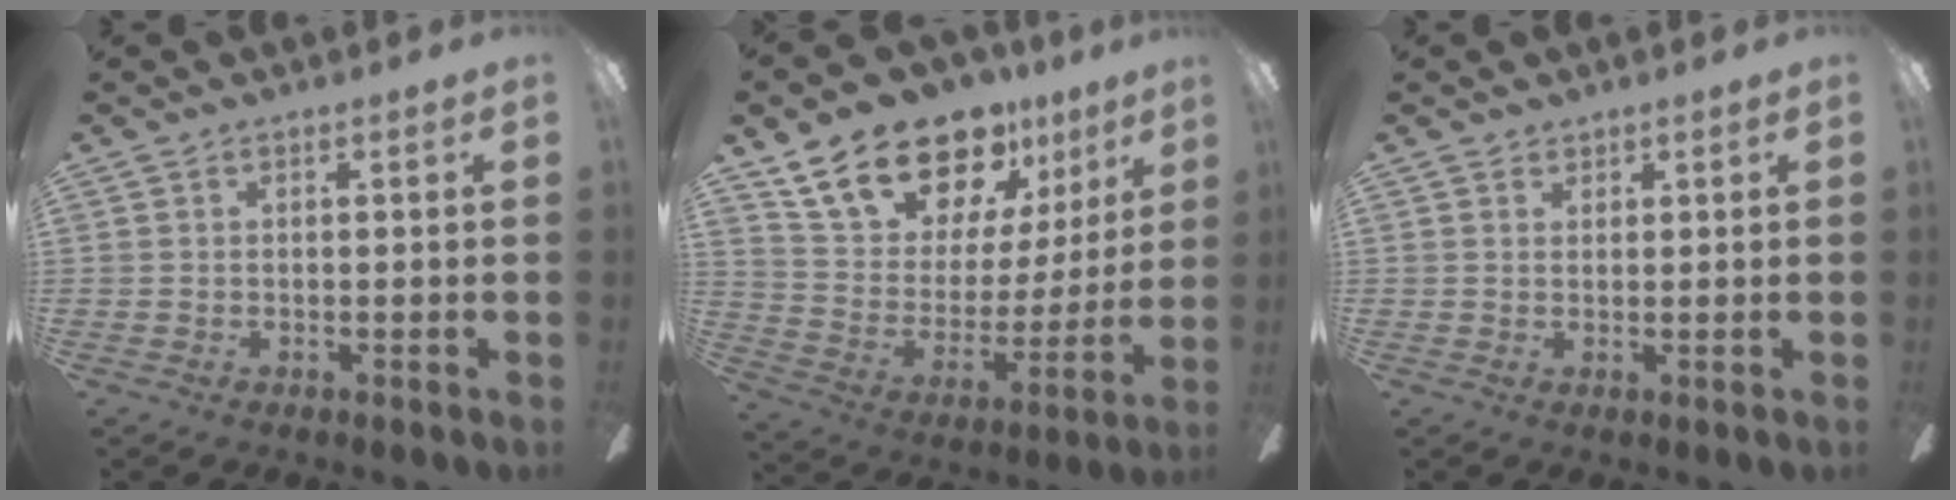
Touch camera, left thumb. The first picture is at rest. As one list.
[{"total": 19.8, "force": [15.3, 9.8, 7.8], "torque": [-0.141, -0.104, 0.278]}, {"total": 1.5, "force": [1.2, 0.9, 0.1], "torque": [0.005, -0.001, 0.021]}]